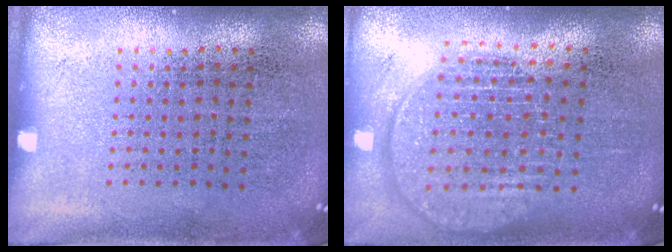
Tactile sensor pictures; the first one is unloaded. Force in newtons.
{"total": 1.9, "press": 1.6, "slide": 1.0}